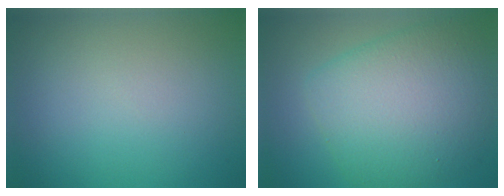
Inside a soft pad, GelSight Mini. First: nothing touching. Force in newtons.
{"total": 8.0, "press": 8.0, "slide": 0.1}